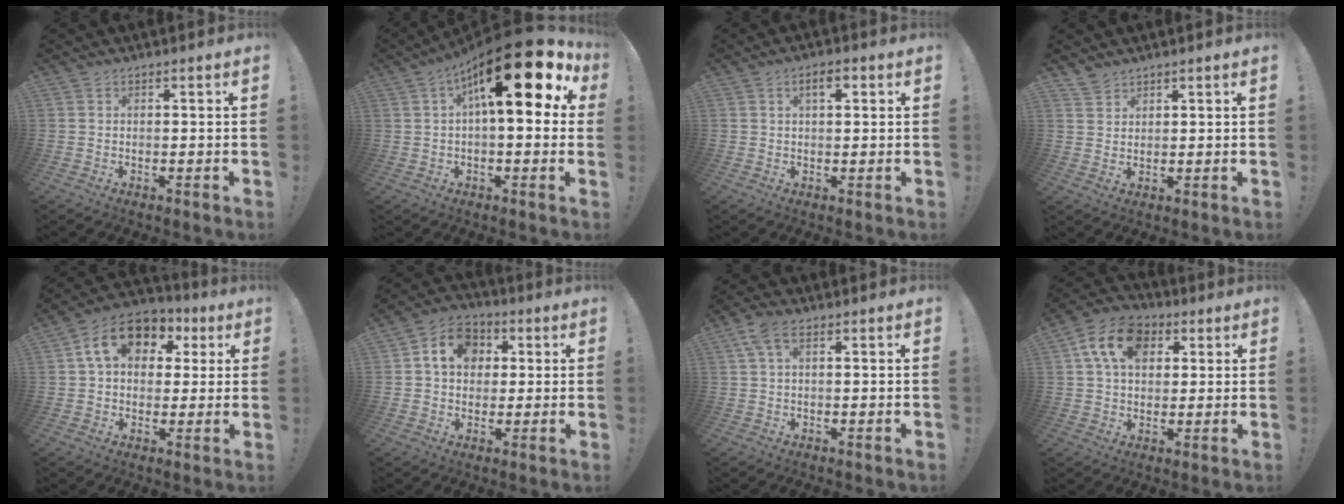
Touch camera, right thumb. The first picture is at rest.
{"total": 21.9, "force": [7.9, 6.8, 19.3], "torque": [-0.306, -0.049, 0.124]}
{"total": 3.8, "force": [1.5, 1.5, 3.1], "torque": [-0.050, 0.002, 0.021]}
{"total": 3.3, "force": [3.0, 1.4, 0.4], "torque": [-0.001, -0.022, 0.055]}
{"total": 15.0, "force": [5.2, 10.8, 9.0], "torque": [-0.143, -0.001, 0.100]}
{"total": 11.1, "force": [2.9, 9.2, 5.5], "torque": [-0.076, 0.003, 0.058]}
{"total": 4.6, "force": [1.8, 2.1, 3.7], "torque": [-0.071, 0.003, 0.034]}
{"total": 13.6, "force": [4.8, 9.8, 8.1], "torque": [-0.131, 0.001, 0.094]}